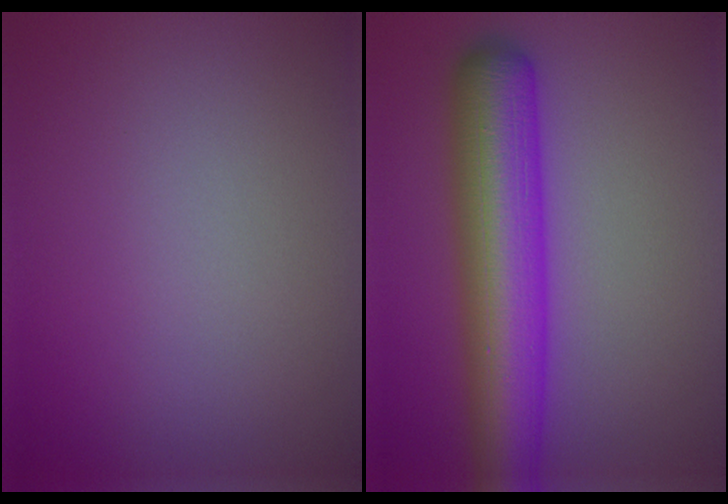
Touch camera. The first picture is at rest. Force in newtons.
{"total": 9.5, "press": 9.5, "slide": 0.2}